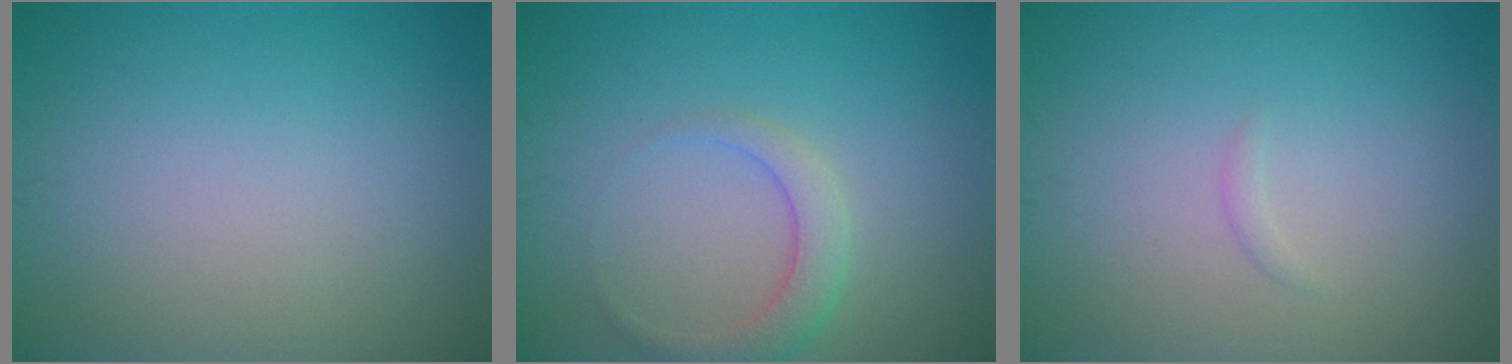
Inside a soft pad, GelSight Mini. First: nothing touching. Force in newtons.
{"total": 2.5, "press": 2.5, "slide": 0.1}
{"total": 0.5, "press": 0.5, "slide": 0.0}